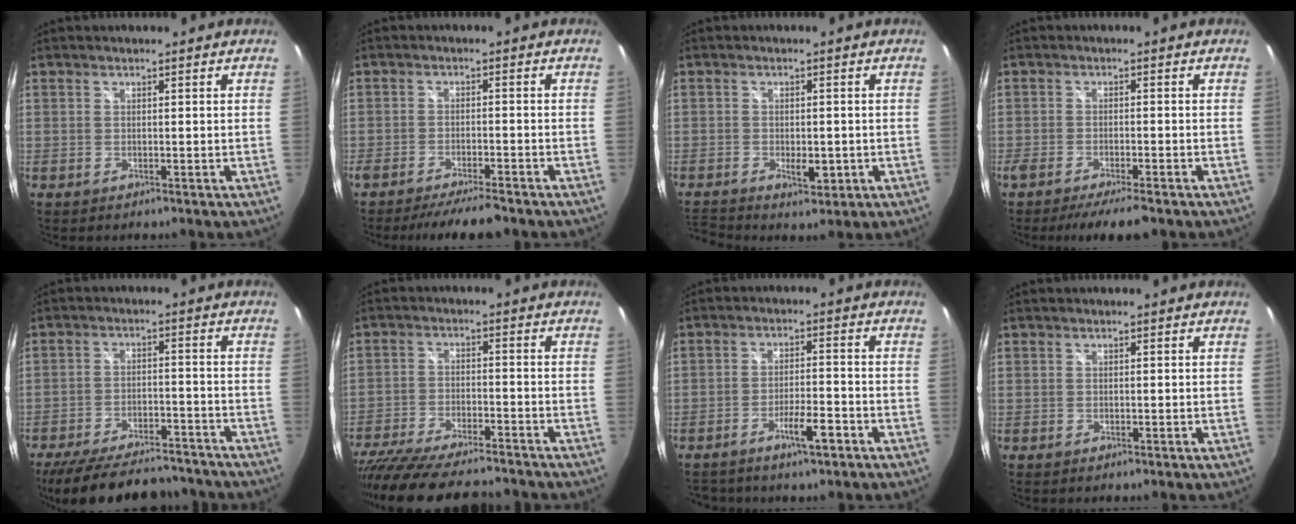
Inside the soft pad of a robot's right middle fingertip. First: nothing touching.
{"total": 8.5, "force": [-7.4, 1.1, 3.9], "torque": [-0.087, -0.013, -0.116]}
{"total": 5.7, "force": [-2.8, 2.9, 4.1], "torque": [-0.093, -0.008, -0.045]}
{"total": 6.8, "force": [-5.6, 0.7, 3.9], "torque": [-0.080, -0.021, -0.092]}
{"total": 22.7, "force": [-19.5, 6.7, 9.6], "torque": [-0.192, -0.010, -0.270]}
{"total": 21.4, "force": [-18.3, 4.5, 10.1], "torque": [-0.206, -0.046, -0.291]}
{"total": 5.5, "force": [-3.8, 1.2, 3.8], "torque": [-0.075, 0.001, -0.061]}
{"total": 0.0}